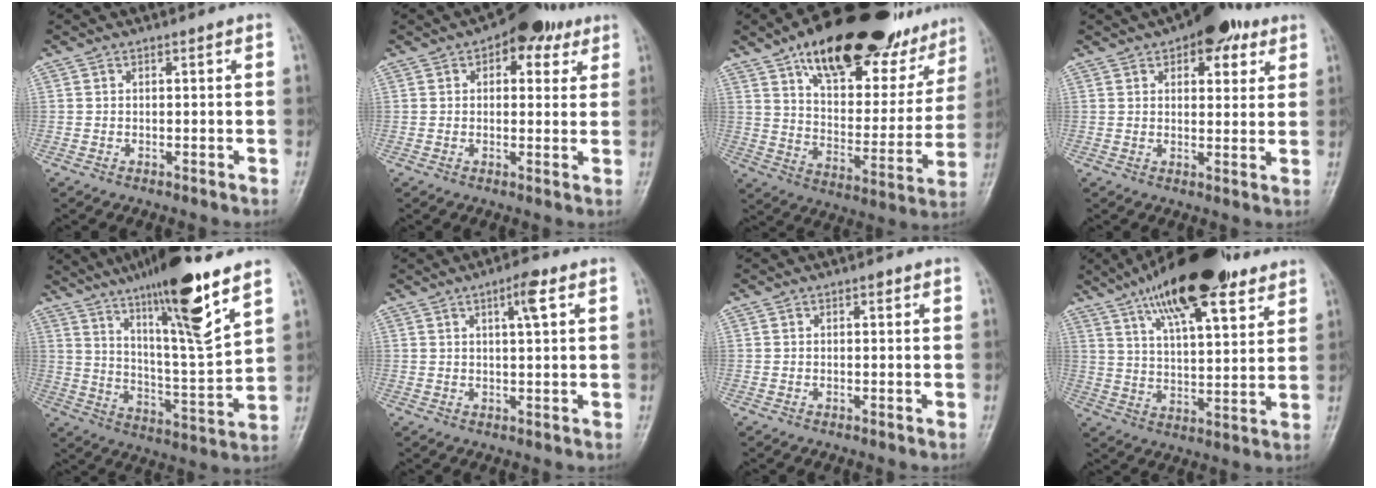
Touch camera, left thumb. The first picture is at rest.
{"total": 8.4, "force": [4.2, 5.1, 5.3], "torque": [-0.028, -0.003, 0.049]}
{"total": 29.9, "force": [19.6, 12.6, 18.9], "torque": [-0.236, -0.041, 0.295]}
{"total": 9.9, "force": [5.4, 5.0, 6.6], "torque": [-0.050, -0.014, 0.069]}
{"total": 19.3, "force": [12.4, 2.0, 14.7], "torque": [-0.227, -0.064, 0.207]}
{"total": 4.2, "force": [1.9, 0.8, 3.7], "torque": [-0.059, -0.002, 0.031]}
{"total": 0.6, "force": [0.3, 0.3, 0.4], "torque": [-0.003, 0.000, 0.002]}
{"total": 20.3, "force": [12.7, 6.7, 14.3], "torque": [-0.212, -0.035, 0.210]}